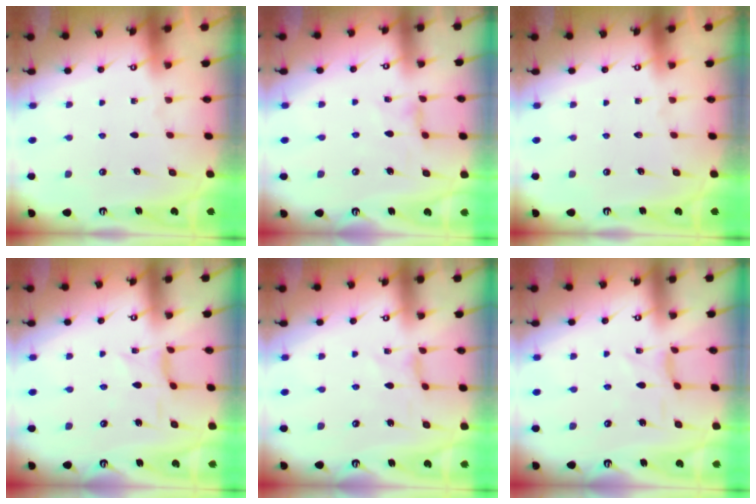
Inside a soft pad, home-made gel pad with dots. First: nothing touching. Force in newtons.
{"total": 1.7, "press": 1.6, "slide": 0.4}
{"total": 0.0}
{"total": 0.6, "press": 0.6, "slide": 0.2}
{"total": 0.0}
{"total": 0.8, "press": 0.7, "slide": 0.3}